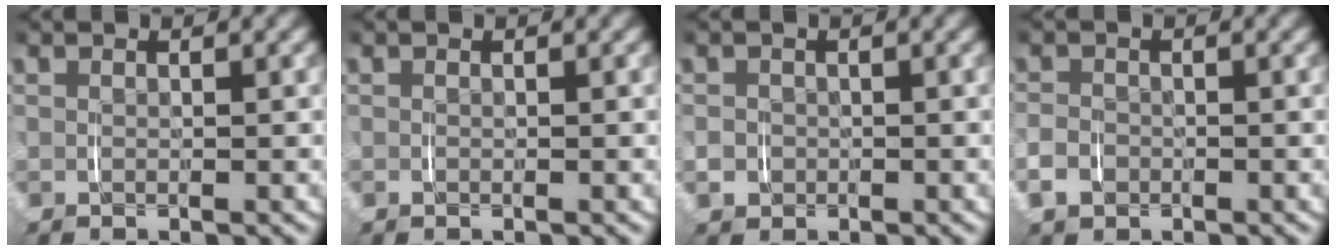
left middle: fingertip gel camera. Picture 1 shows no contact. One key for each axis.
{"total": 0.0}
{"total": 2.2, "fx": -0.5, "fy": 2.0, "fz": 0.5, "tx": -0.020, "ty": -0.009, "tz": -0.006}
{"total": 2.7, "fx": -0.9, "fy": 2.3, "fz": 1.1, "tx": -0.031, "ty": -0.006, "tz": -0.016}